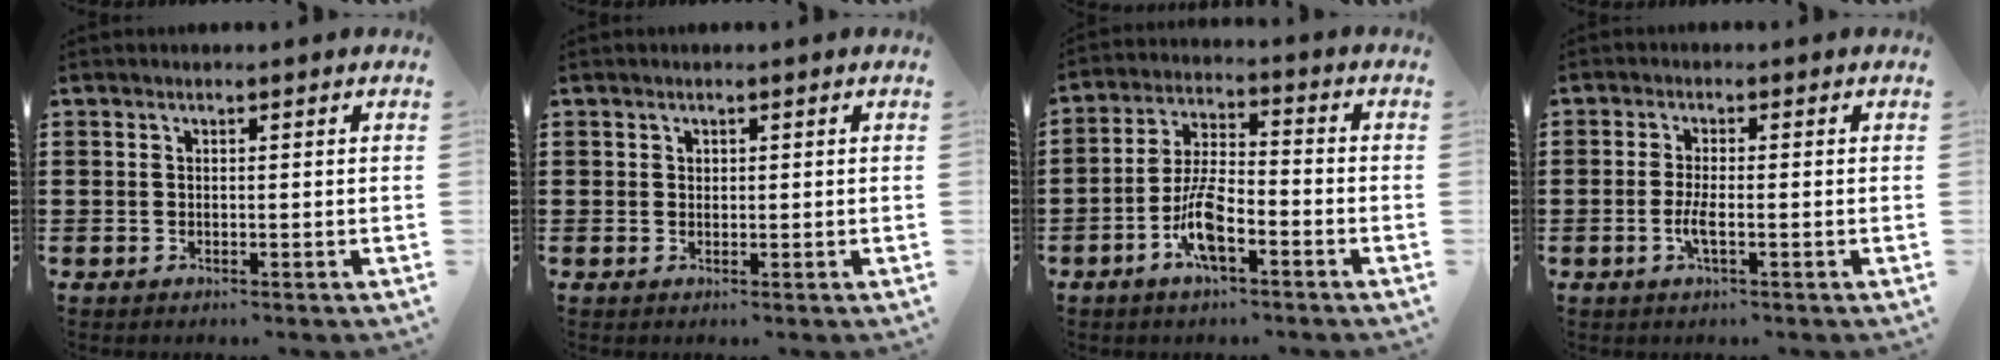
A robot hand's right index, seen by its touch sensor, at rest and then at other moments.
{"total": 0.7, "force": [0.3, 0.6, 0.1], "torque": [-0.004, 0.003, 0.007]}
{"total": 8.0, "force": [-3.8, 2.6, 6.5], "torque": [-0.145, -0.004, -0.075]}
{"total": 2.8, "force": [-1.0, 0.5, 2.6], "torque": [-0.060, -0.006, -0.023]}